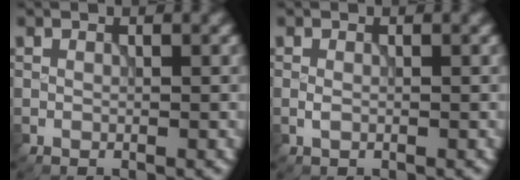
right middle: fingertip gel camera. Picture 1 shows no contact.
{"total": 0.7, "force": [-0.2, 0.4, 0.5], "torque": [-0.015, -0.001, -0.004]}